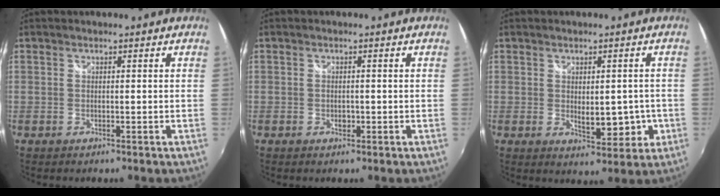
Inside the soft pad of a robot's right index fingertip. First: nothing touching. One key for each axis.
{"total": 1.0, "fx": -0.3, "fy": 0.8, "fz": 0.5, "tx": -0.009, "ty": -0.001, "tz": -0.005}
{"total": 6.6, "fx": -1.1, "fy": 3.6, "fz": 5.4, "tx": -0.085, "ty": -0.013, "tz": -0.004}